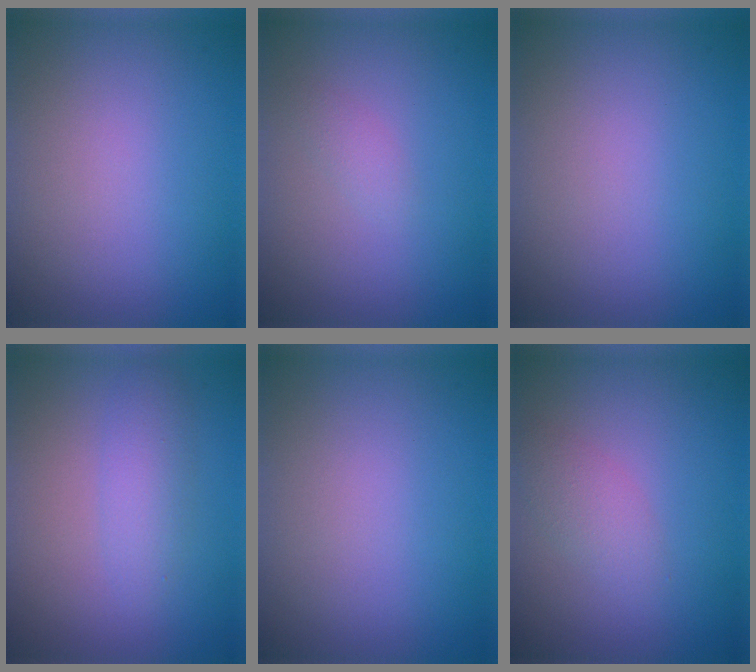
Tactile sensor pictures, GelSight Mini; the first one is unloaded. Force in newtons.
{"total": 1.0, "press": 1.0, "slide": 0.1}
{"total": 0.0}
{"total": 2.4, "press": 2.4, "slide": 0.0}
{"total": 0.0}
{"total": 2.0, "press": 2.0, "slide": 0.1}